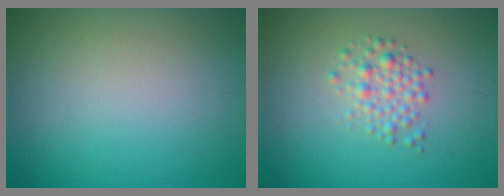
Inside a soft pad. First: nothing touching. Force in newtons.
{"total": 2.2, "press": 2.2, "slide": 0.1}